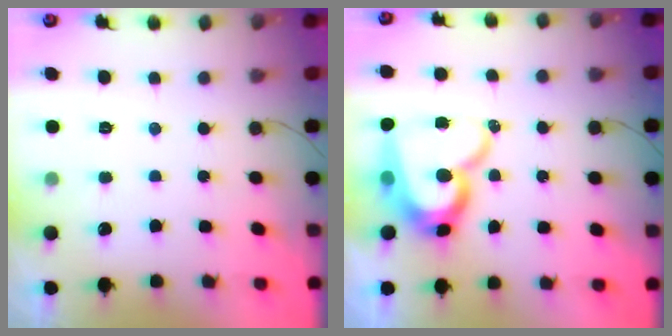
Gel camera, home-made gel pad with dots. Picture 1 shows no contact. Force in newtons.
{"total": 16.5, "press": 16.5, "slide": 1.3}